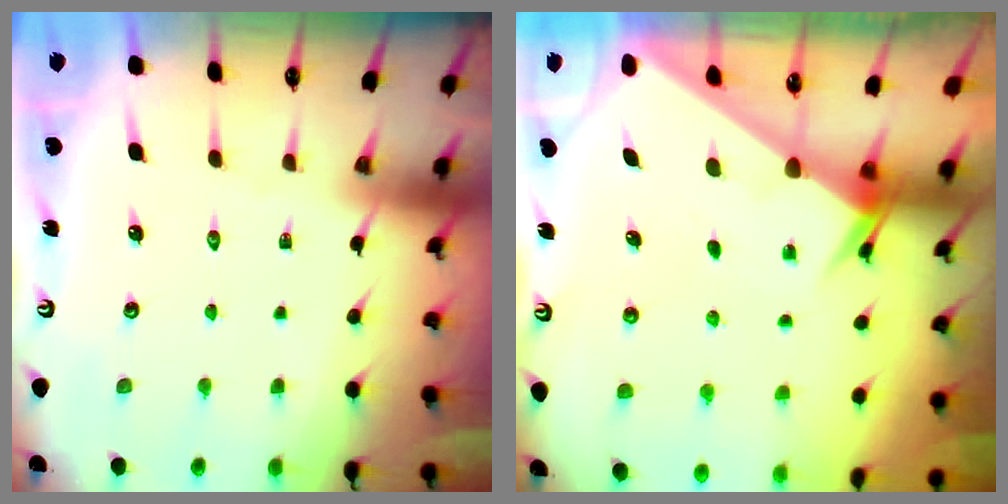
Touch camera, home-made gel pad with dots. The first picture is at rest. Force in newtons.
{"total": 2.0, "press": 2.0, "slide": 0.1}